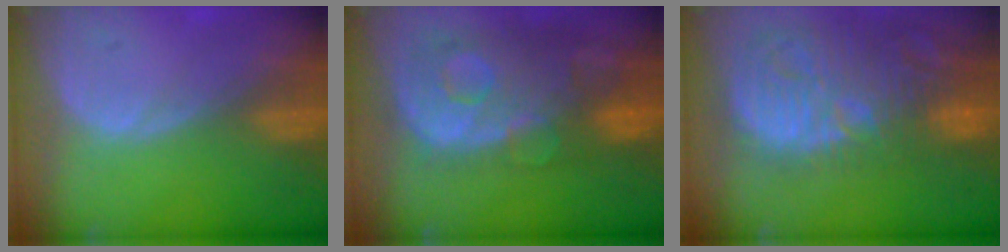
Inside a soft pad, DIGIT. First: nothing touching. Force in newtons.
{"total": 13.3, "press": 10.7, "slide": 8.0}
{"total": 15.2, "press": 13.2, "slide": 7.4}